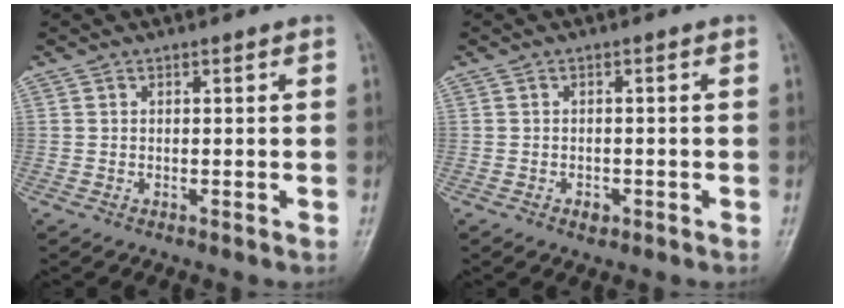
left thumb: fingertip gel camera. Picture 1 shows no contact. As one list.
[{"total": 1.7, "force": [-0.9, 1.2, 0.9], "torque": [-0.010, 0.004, -0.011]}]